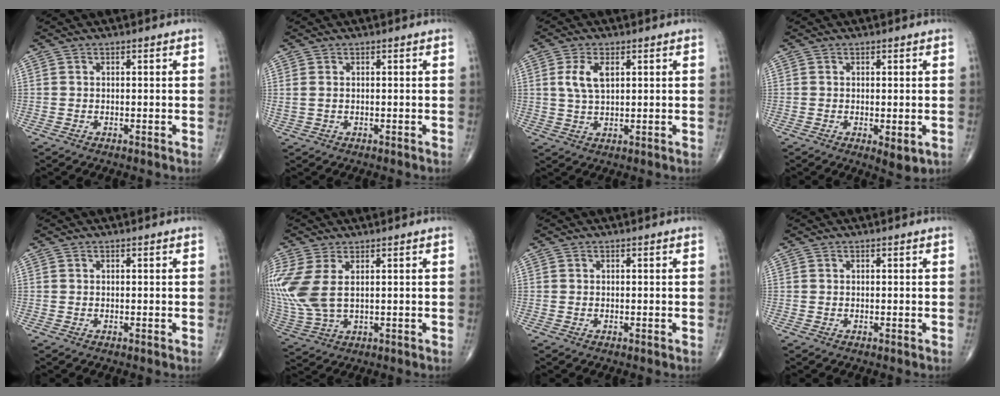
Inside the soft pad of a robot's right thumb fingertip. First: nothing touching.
{"total": 1.5, "force": [0.3, 0.9, 1.2], "torque": [-0.043, 0.005, 0.009]}
{"total": 5.1, "force": [1.6, 2.6, 4.2], "torque": [-0.085, -0.001, 0.032]}
{"total": 3.4, "force": [-0.7, 1.4, 3.0], "torque": [-0.038, -0.010, -0.006]}
{"total": 0.0}
{"total": 12.9, "force": [2.7, 6.9, 10.6], "torque": [-0.283, -0.005, 0.070]}
{"total": 0.0}
{"total": 0.0}